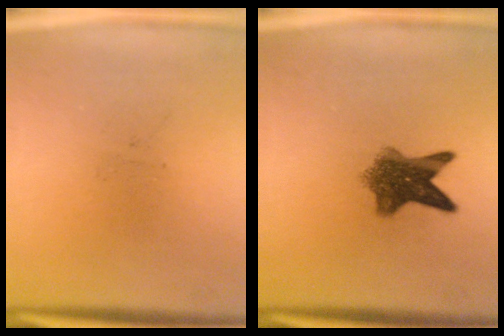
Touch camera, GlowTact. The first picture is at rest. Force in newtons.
{"total": 7.2}